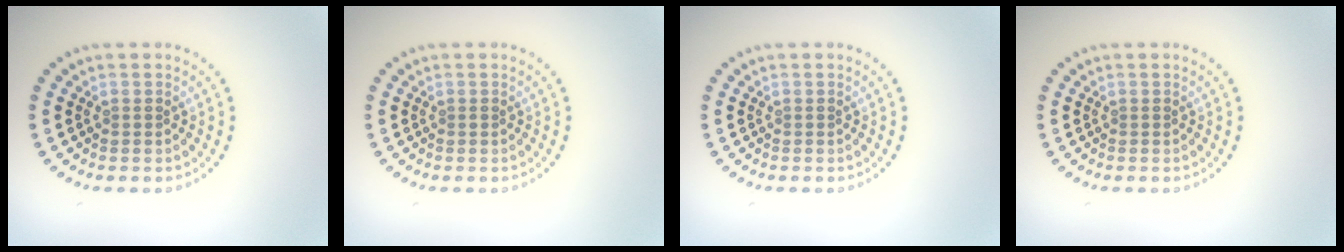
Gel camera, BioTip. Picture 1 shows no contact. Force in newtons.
{"total": 0.0}
{"total": 0.0}
{"total": 0.0}